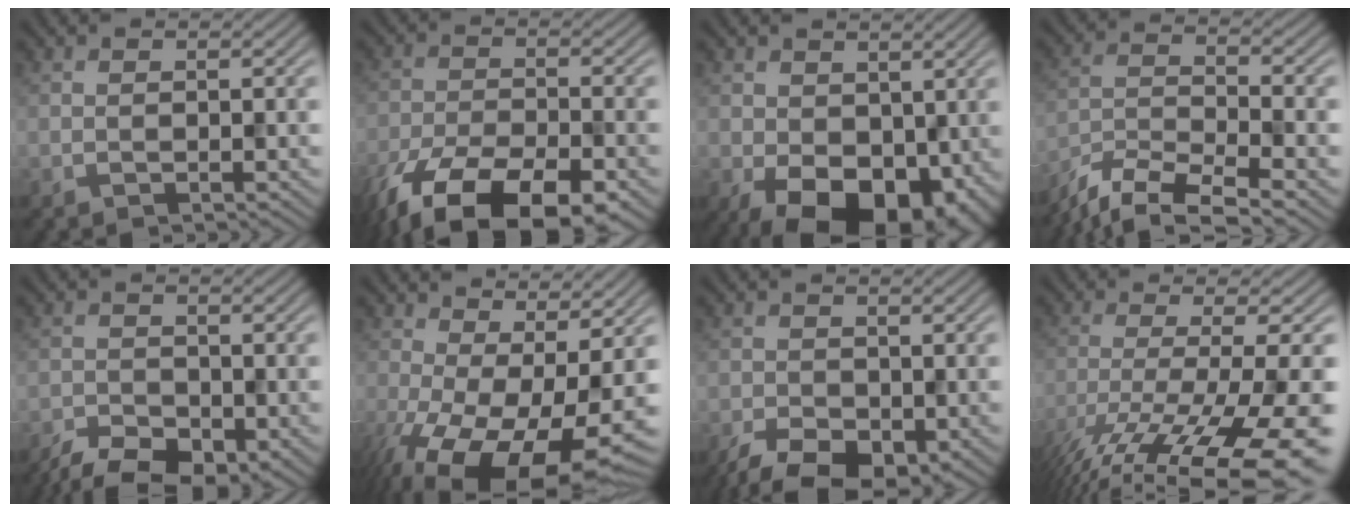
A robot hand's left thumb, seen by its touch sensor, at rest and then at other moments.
{"total": 15.2, "force": [-10.4, 6.1, 9.3], "torque": [-0.193, -0.050, -0.160]}
{"total": 11.8, "force": [-2.3, 7.8, 8.6], "torque": [-0.151, -0.030, -0.023]}
{"total": 9.7, "force": [-7.8, 2.3, 5.4], "torque": [-0.118, -0.012, -0.151]}
{"total": 7.6, "force": [-5.3, 3.4, 4.3], "torque": [-0.076, -0.022, -0.085]}
{"total": 16.6, "force": [-4.2, 8.3, 13.7], "torque": [-0.258, -0.046, -0.042]}
{"total": 7.3, "force": [-4.1, 3.9, 4.7], "torque": [-0.095, -0.021, -0.067]}
{"total": 17.1, "force": [-10.6, 3.7, 12.8], "torque": [-0.234, -0.036, -0.155]}